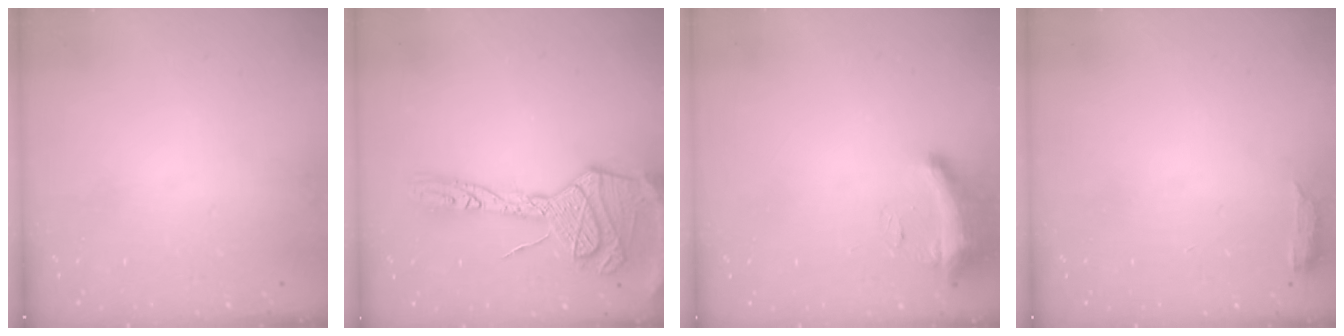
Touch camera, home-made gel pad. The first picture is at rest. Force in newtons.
{"total": 22.2, "press": 22.1, "slide": 2.0}
{"total": 8.8, "press": 8.7, "slide": 0.8}
{"total": 3.5, "press": 3.5, "slide": 0.6}